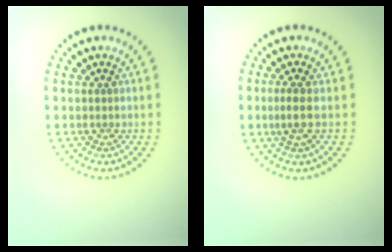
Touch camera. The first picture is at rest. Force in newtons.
{"total": 1.7, "press": 1.5, "slide": 0.9}